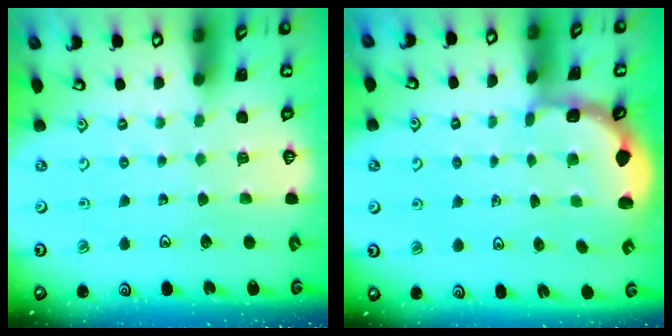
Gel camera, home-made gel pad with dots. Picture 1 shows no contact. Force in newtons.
{"total": 1.8, "press": 1.5, "slide": 1.1}